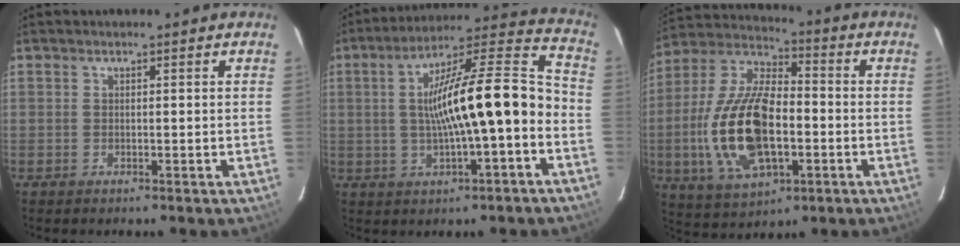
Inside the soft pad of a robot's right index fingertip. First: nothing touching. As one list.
[{"total": 18.3, "force": [-2.6, 3.4, 17.8], "torque": [-0.274, 0.036, -0.035]}, {"total": 20.1, "force": [-3.9, 9.6, 17.2], "torque": [-0.363, -0.002, -0.067]}]